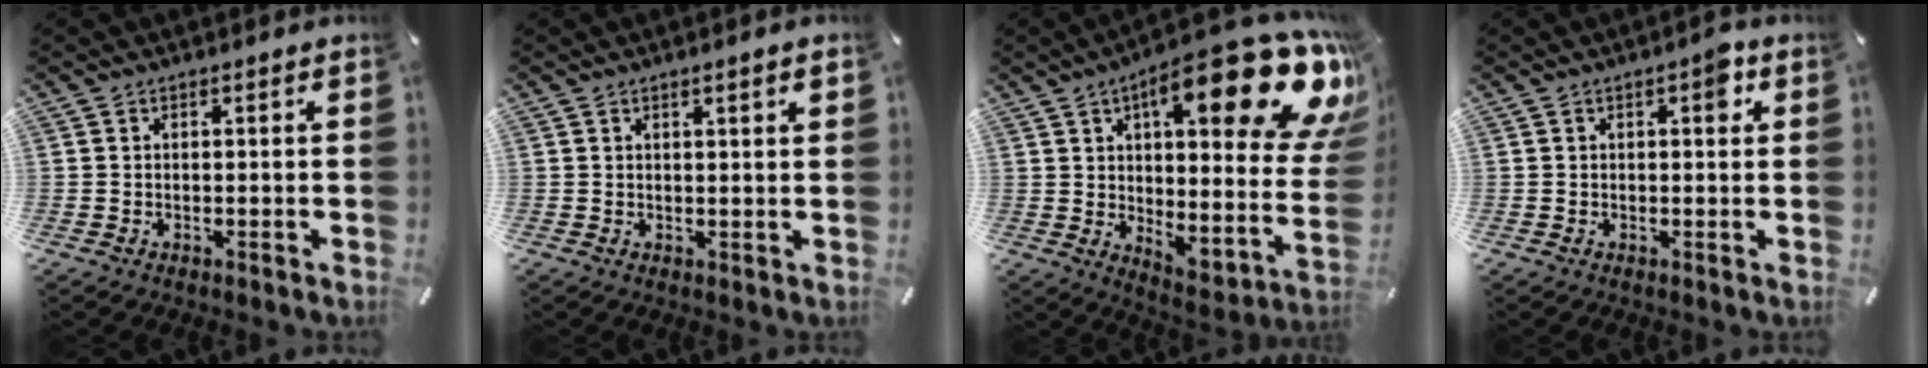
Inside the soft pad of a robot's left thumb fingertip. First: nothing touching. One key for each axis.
{"total": 1.9, "fx": 1.1, "fy": 0.1, "fz": 1.5, "tx": -0.030, "ty": -0.001, "tz": 0.019}
{"total": 25.8, "fx": 12.7, "fy": 9.2, "fz": 20.5, "tx": -0.269, "ty": -0.100, "tz": 0.210}
{"total": 4.2, "fx": 1.3, "fy": 1.8, "fz": 3.6, "tx": -0.037, "ty": -0.004, "tz": 0.011}